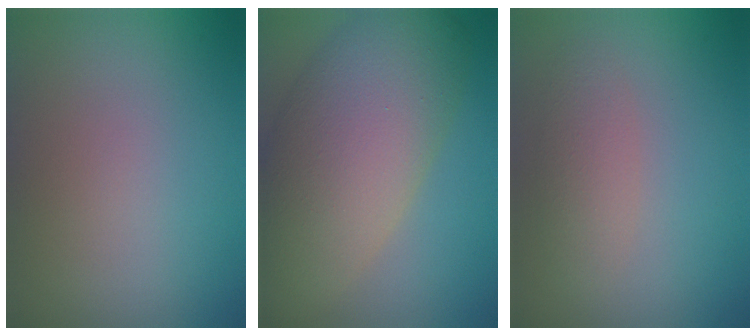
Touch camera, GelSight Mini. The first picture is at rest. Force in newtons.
{"total": 11.7, "press": 11.7, "slide": 0.6}
{"total": 2.2, "press": 2.2, "slide": 0.1}